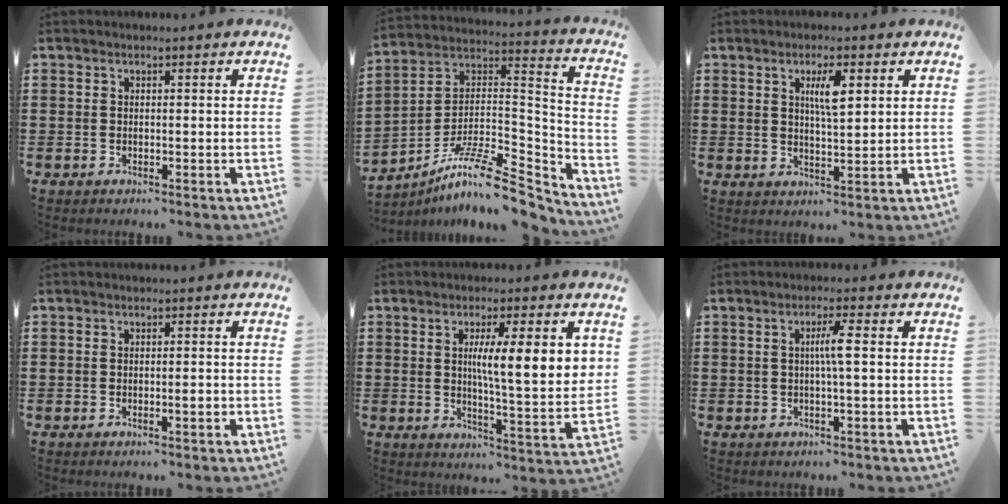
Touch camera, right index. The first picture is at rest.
{"total": 11.6, "force": [-9.0, 2.6, 6.9], "torque": [-0.121, 0.014, -0.172]}
{"total": 4.5, "force": [1.8, 1.1, 4.0], "torque": [-0.076, 0.004, 0.026]}
{"total": 1.4, "force": [-0.5, 0.2, 1.3], "torque": [-0.022, -0.001, -0.008]}
{"total": 9.5, "force": [2.9, 1.5, 8.9], "torque": [-0.150, -0.010, 0.040]}
{"total": 3.5, "force": [0.1, -0.2, 3.4], "torque": [-0.064, -0.003, -0.003]}